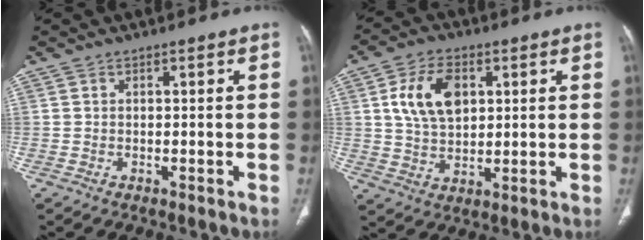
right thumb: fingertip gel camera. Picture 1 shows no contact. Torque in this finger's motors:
{"motor_torque": [0.67, 2.36, 0.79, -0.22, 0.09]}